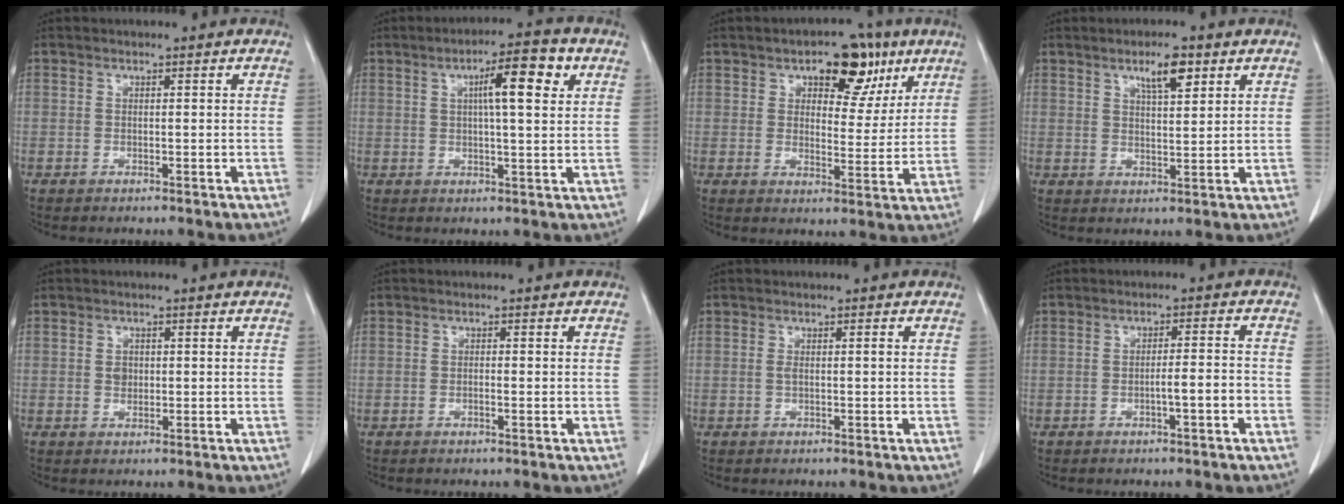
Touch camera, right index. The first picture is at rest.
{"total": 8.3, "force": [2.9, 1.2, 7.7], "torque": [-0.120, 0.012, 0.041]}
{"total": 9.4, "force": [5.2, 4.8, 6.2], "torque": [-0.073, 0.014, 0.075]}
{"total": 5.2, "force": [3.0, 1.1, 4.1], "torque": [-0.071, 0.000, 0.050]}
{"total": 1.5, "force": [0.1, 1.2, 0.9], "torque": [-0.015, 0.001, 0.004]}
{"total": 0.5, "force": [-0.2, 0.0, 0.5], "torque": [-0.010, 0.001, -0.005]}
{"total": 1.0, "force": [0.0, 0.1, 1.0], "torque": [-0.019, 0.000, 0.002]}
{"total": 3.3, "force": [-1.4, 0.0, 2.9], "torque": [-0.045, 0.005, -0.025]}